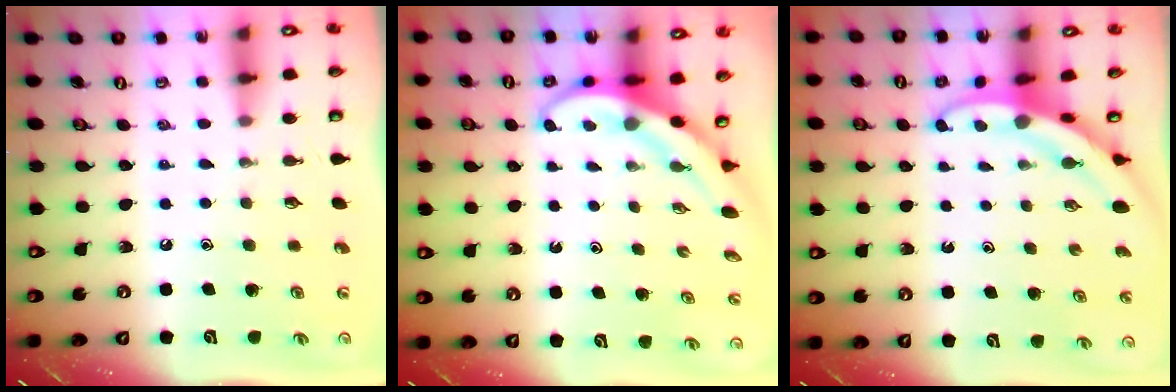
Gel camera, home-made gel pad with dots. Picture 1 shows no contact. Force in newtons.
{"total": 3.8, "press": 3.8, "slide": 0.6}
{"total": 3.6, "press": 3.5, "slide": 0.4}